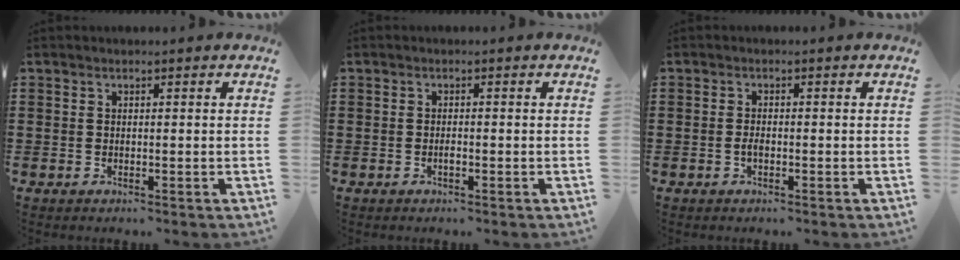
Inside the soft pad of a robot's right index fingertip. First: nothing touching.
{"total": 0.8, "force": [-0.4, 0.2, 0.6], "torque": [-0.014, -0.004, -0.006]}
{"total": 1.1, "force": [-0.4, 0.4, 1.0], "torque": [-0.020, -0.004, -0.006]}